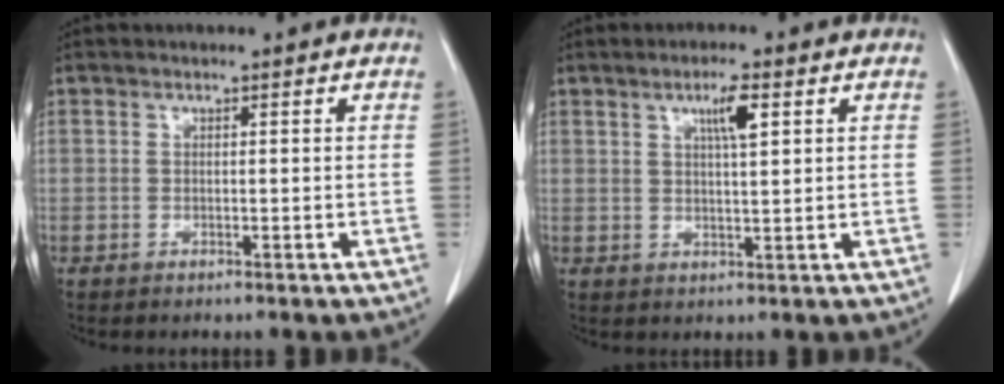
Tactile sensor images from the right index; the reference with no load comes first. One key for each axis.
{"total": 4.3, "fx": 2.0, "fy": 0.4, "fz": 3.8, "tx": -0.062, "ty": -0.001, "tz": 0.034}